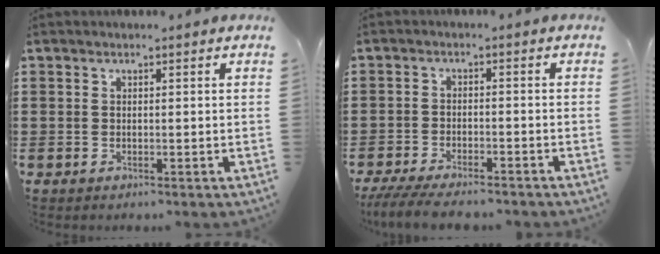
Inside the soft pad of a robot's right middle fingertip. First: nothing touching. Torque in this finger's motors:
{"motor_torque": [1.06, 0.12, 0.18, 0.06]}